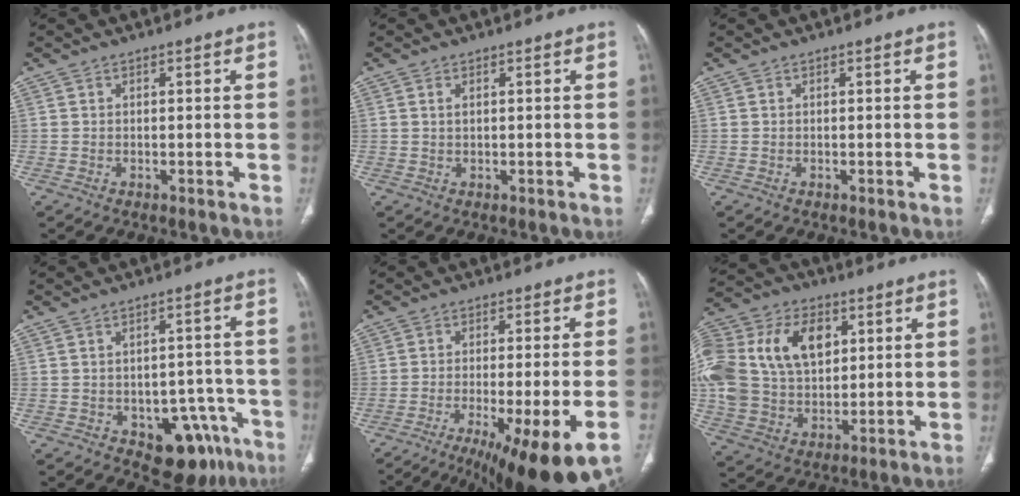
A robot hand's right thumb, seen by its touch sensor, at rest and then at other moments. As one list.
[{"total": 1.2, "force": [0.5, 0.5, 0.9], "torque": [-0.022, 0.003, 0.012]}, {"total": 0.0}, {"total": 11.7, "force": [-6.0, 7.0, 7.2], "torque": [-0.045, 0.036, -0.070]}, {"total": 16.9, "force": [-10.7, 1.2, 13.0], "torque": [-0.168, 0.009, -0.163]}, {"total": 27.7, "force": [7.3, 19.2, 18.6], "torque": [-0.413, 0.043, 0.146]}]